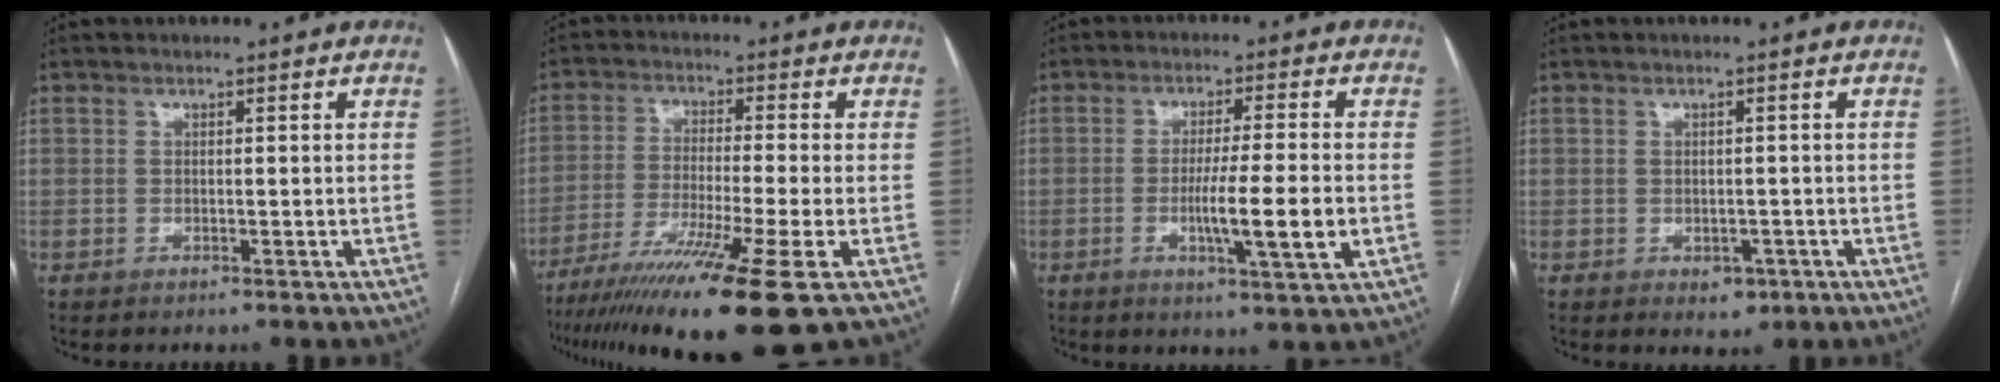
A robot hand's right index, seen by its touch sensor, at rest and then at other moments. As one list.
[{"total": 15.7, "force": [-10.0, -1.5, 12.0], "torque": [-0.203, -0.046, -0.166]}, {"total": 9.3, "force": [-2.0, -0.3, 9.0], "torque": [-0.151, -0.016, -0.036]}, {"total": 2.6, "force": [-1.1, 1.9, 1.5], "torque": [-0.012, 0.002, -0.005]}]